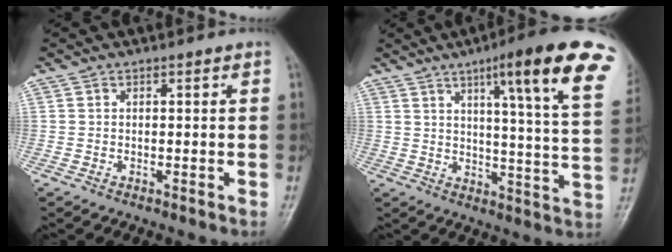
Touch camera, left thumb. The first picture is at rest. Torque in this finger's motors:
{"motor_torque": [0.98, 0.36, 1.65, -1.13, 0.27]}